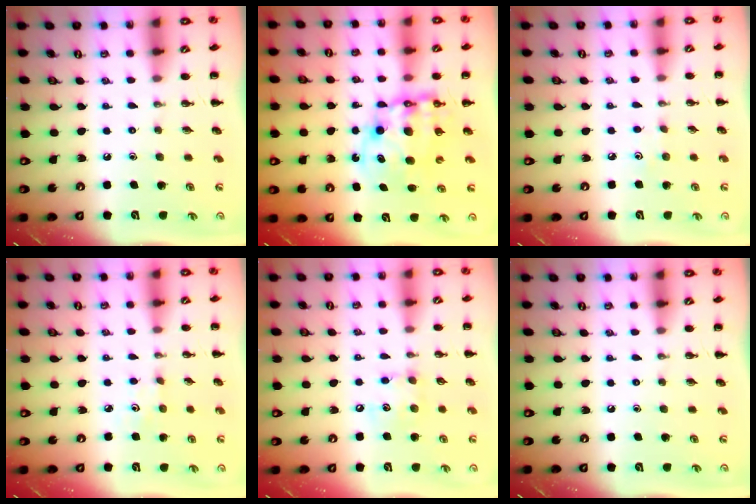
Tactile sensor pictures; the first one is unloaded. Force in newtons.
{"total": 10.5, "press": 10.2, "slide": 2.5}
{"total": 2.8, "press": 2.7, "slide": 0.8}
{"total": 2.2, "press": 2.1, "slide": 0.7}
{"total": 6.8, "press": 6.8, "slide": 0.6}
{"total": 0.0}